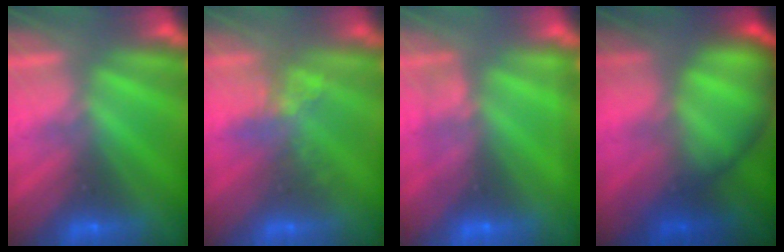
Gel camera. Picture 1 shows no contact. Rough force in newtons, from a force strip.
{"total": 2.5}
{"total": 2.2}
{"total": 7.5}